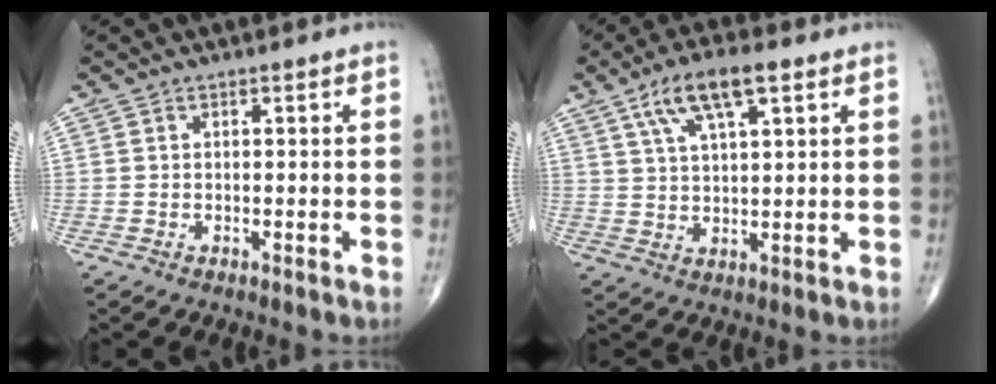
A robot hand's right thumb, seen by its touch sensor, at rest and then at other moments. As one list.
[{"total": 9.9, "force": [4.9, 3.3, 7.9], "torque": [-0.141, -0.003, 0.091]}]